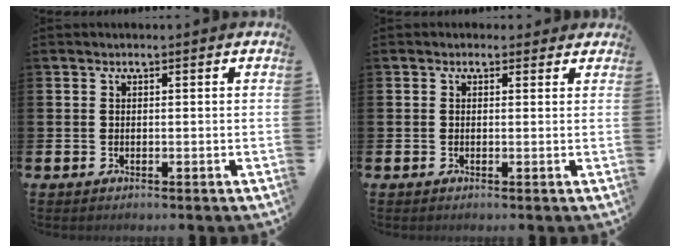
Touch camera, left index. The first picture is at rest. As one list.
[{"total": 0.8, "force": [0.4, 0.7, 0.1], "torque": [0.003, 0.007, 0.005]}]